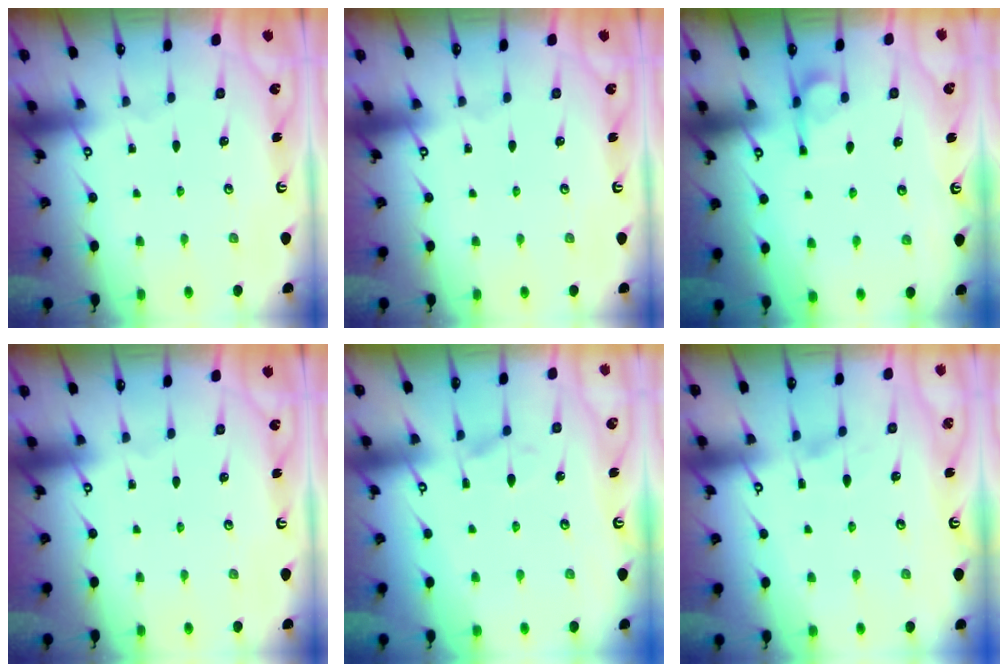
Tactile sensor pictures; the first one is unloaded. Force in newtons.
{"total": 0.0}
{"total": 6.2, "press": 6.2, "slide": 0.8}
{"total": 0.0}
{"total": 0.9, "press": 0.1, "slide": 0.9}
{"total": 1.7, "press": 1.4, "slide": 1.0}